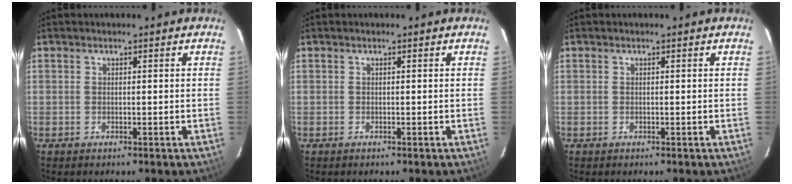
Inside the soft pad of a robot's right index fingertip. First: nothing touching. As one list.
[{"total": 0.0}, {"total": 0.0}]